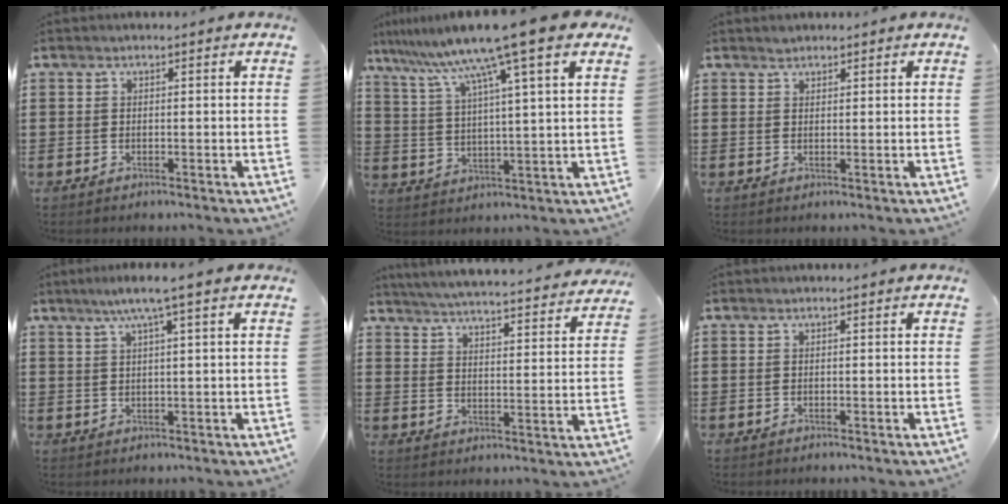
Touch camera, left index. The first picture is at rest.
{"total": 12.5, "force": [9.4, -0.6, 8.2], "torque": [-0.191, -0.040, 0.151]}
{"total": 1.1, "force": [1.0, 0.4, 0.1], "torque": [-0.004, 0.001, 0.021]}
{"total": 4.2, "force": [2.3, -0.4, 3.5], "torque": [-0.072, 0.002, 0.037]}
{"total": 4.7, "force": [4.6, -0.5, 1.0], "torque": [-0.043, -0.040, 0.074]}
{"total": 0.0}